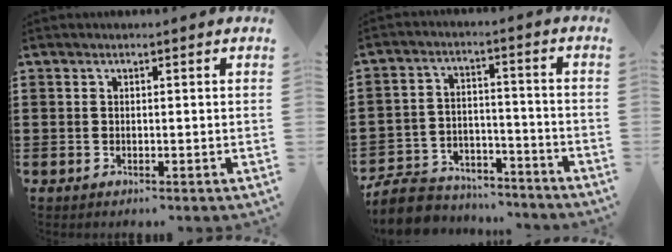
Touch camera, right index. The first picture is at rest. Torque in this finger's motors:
{"motor_torque": [-0.95, 0.85, -1.05, -0.21]}